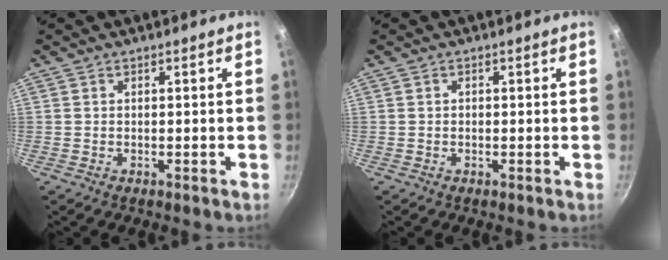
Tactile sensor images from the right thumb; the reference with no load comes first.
{"total": 0.5, "force": [0.0, 0.5, 0.3], "torque": [-0.003, 0.004, 0.000]}